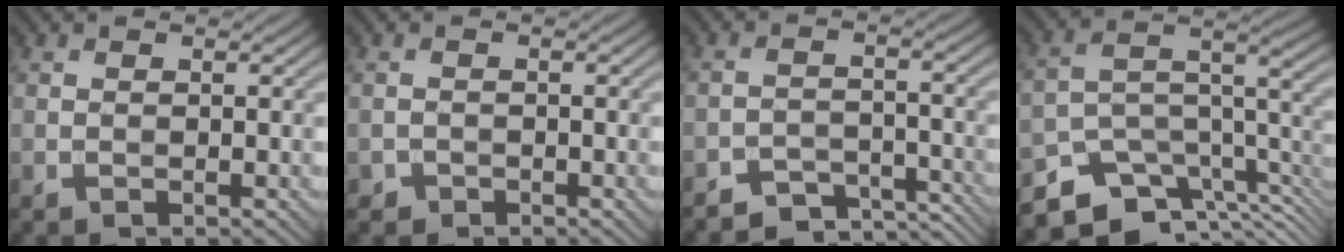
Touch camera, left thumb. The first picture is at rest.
{"total": 1.1, "force": [-0.8, 0.8, 0.1], "torque": [0.003, -0.001, -0.016]}
{"total": 5.4, "force": [-4.7, 1.9, 1.9], "torque": [-0.025, -0.005, -0.080]}
{"total": 11.6, "force": [-9.0, 4.8, 5.5], "torque": [-0.120, -0.018, -0.138]}